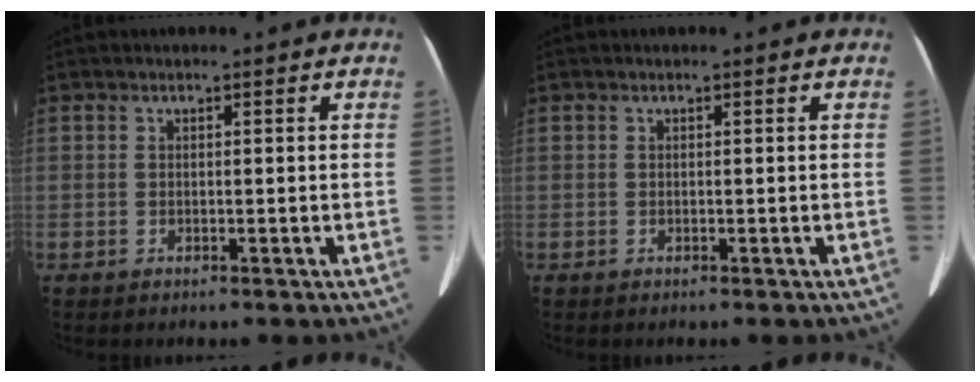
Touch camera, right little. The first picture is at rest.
{"total": 0.0}